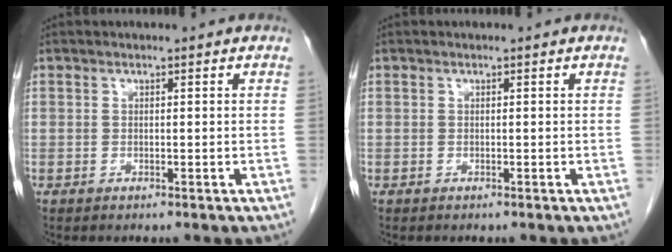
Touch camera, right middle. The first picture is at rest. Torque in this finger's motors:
{"motor_torque": [-0.26, 0.08, 0.09, 0.01]}